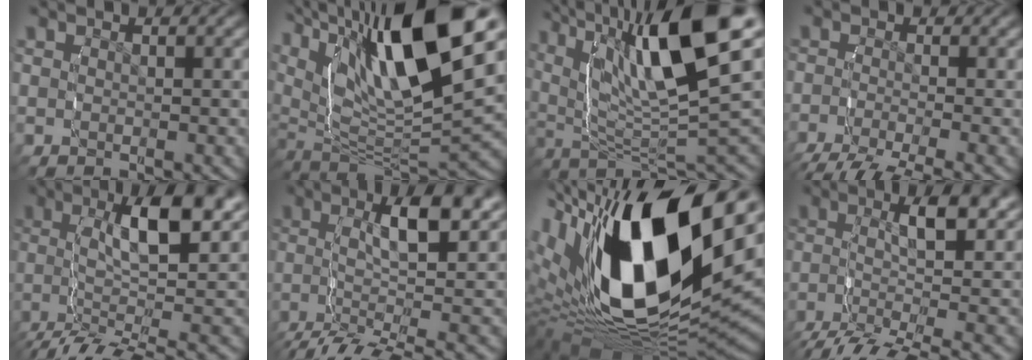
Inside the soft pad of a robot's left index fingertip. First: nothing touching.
{"total": 15.1, "force": [4.8, 7.4, 12.2], "torque": [-0.205, 0.007, 0.081]}
{"total": 10.4, "force": [2.8, 3.4, 9.4], "torque": [-0.148, 0.004, 0.049]}
{"total": 7.1, "force": [-5.6, 2.7, 3.5], "torque": [-0.057, -0.025, -0.074]}
{"total": 7.9, "force": [-1.5, 2.6, 7.3], "torque": [-0.125, -0.010, -0.009]}
{"total": 7.3, "force": [-2.2, 2.4, 6.6], "torque": [-0.116, -0.014, -0.017]}
{"total": 22.0, "force": [2.4, 11.5, 18.7], "torque": [-0.315, 0.003, 0.043]}
{"total": 7.2, "force": [-3.3, 2.5, 5.9], "torque": [-0.110, -0.024, -0.030]}